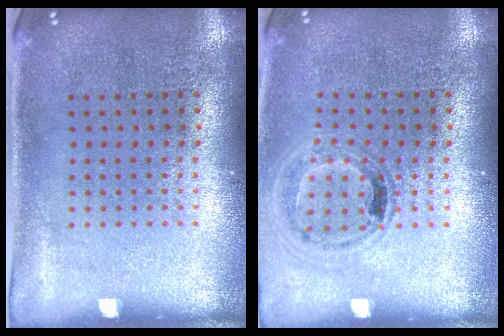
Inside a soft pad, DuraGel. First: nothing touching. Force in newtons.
{"total": 1.0, "press": 1.0, "slide": 0.1}